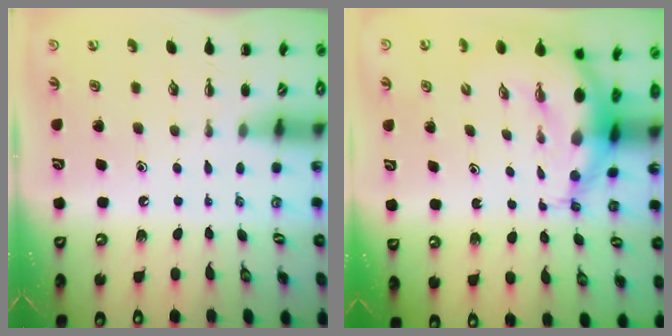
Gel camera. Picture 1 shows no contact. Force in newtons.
{"total": 6.8, "press": 6.5, "slide": 1.8}